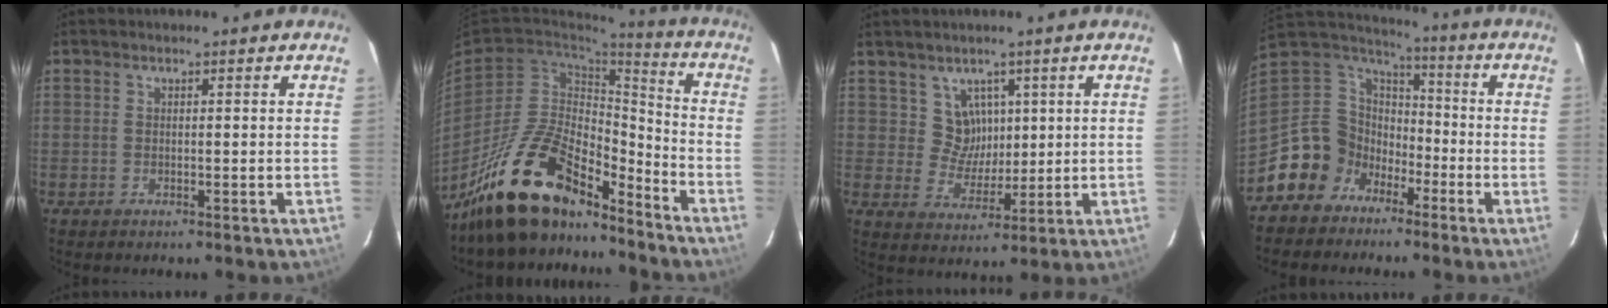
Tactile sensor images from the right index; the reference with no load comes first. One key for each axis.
{"total": 20.1, "fx": -15.7, "fy": 7.6, "fz": 10.0, "tx": -0.197, "ty": 0.013, "tz": -0.272}
{"total": 5.6, "fx": 2.6, "fy": 4.9, "fz": 0.5, "tx": -0.005, "ty": 0.007, "tz": 0.053}
{"total": 12.8, "fx": -7.1, "fy": 10.4, "fz": 2.2, "tx": -0.073, "ty": 0.035, "tz": -0.137}